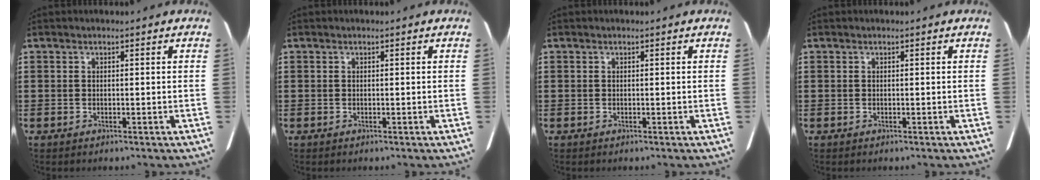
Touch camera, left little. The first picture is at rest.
{"total": 0.0}
{"total": 0.0}
{"total": 0.0}